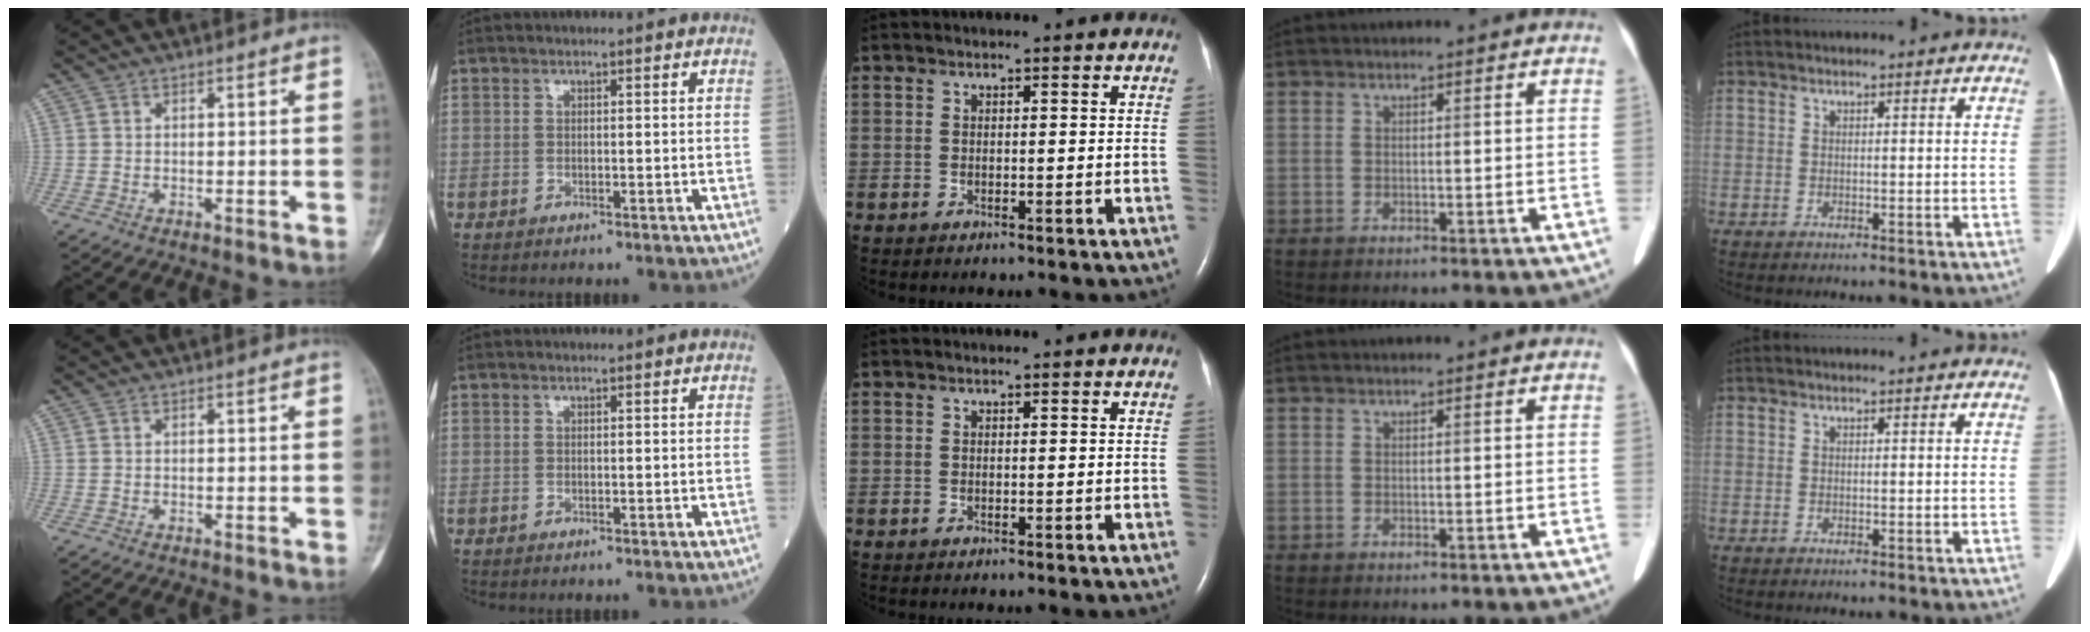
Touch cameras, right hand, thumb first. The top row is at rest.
{}